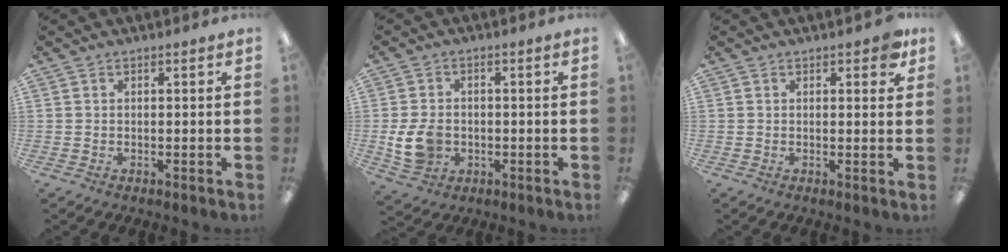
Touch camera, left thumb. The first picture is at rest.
{"total": 8.0, "force": [-1.2, 6.3, 4.8], "torque": [-0.091, 0.006, -0.021]}
{"total": 3.1, "force": [1.9, 1.4, 2.0], "torque": [-0.021, -0.003, 0.028]}